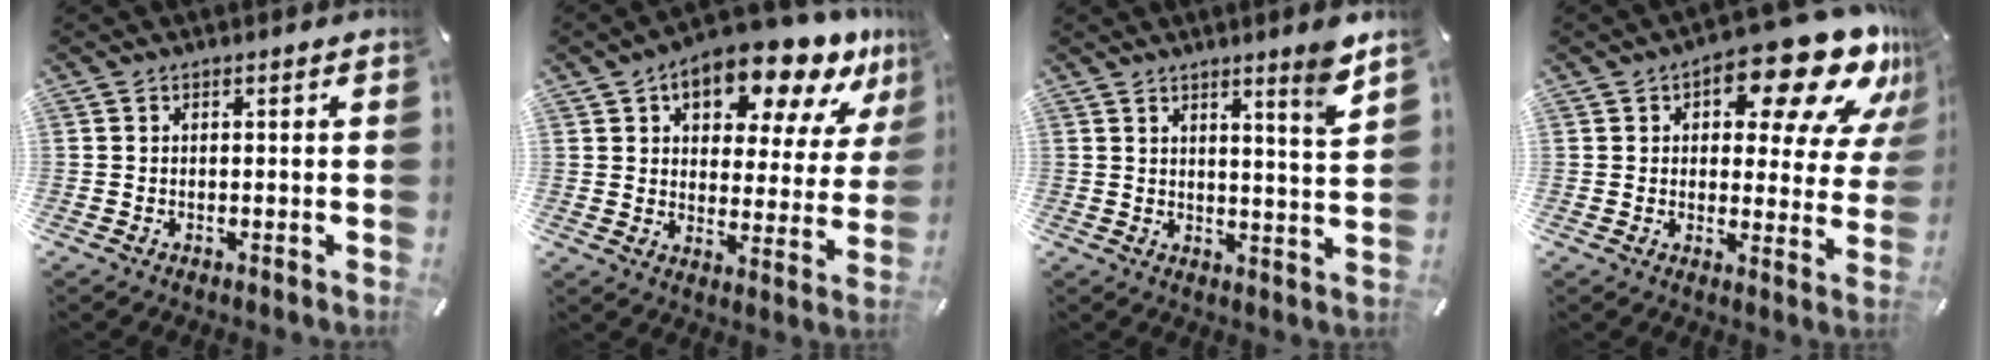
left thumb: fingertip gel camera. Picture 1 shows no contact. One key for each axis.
{"total": 16.2, "fx": 11.2, "fy": 7.2, "fz": 9.2, "tx": -0.130, "ty": -0.071, "tz": 0.185}
{"total": 7.0, "fx": 5.3, "fy": -0.6, "fz": 4.5, "tx": -0.069, "ty": -0.043, "tz": 0.084}
{"total": 19.0, "fx": 12.1, "fy": 7.8, "fz": 12.4, "tx": -0.155, "ty": -0.087, "tz": 0.195}